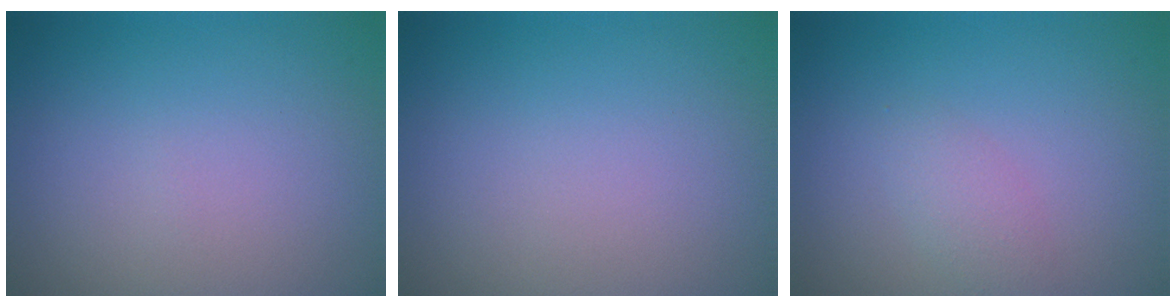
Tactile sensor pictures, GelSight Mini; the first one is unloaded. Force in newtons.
{"total": 0.0}
{"total": 1.6, "press": 1.6, "slide": 0.0}